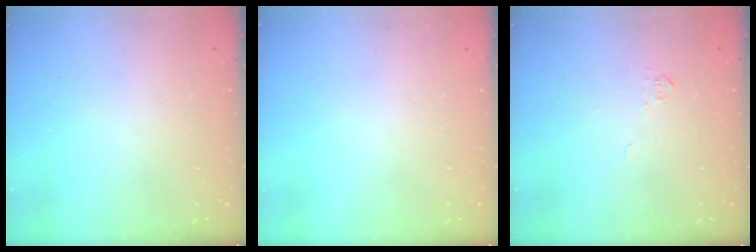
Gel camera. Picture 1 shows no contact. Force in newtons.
{"total": 0.0}
{"total": 3.4, "press": 3.4, "slide": 0.5}